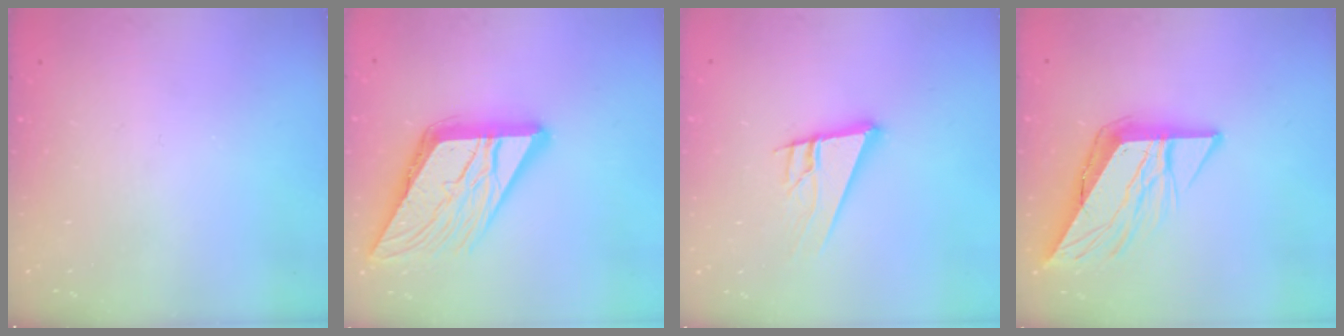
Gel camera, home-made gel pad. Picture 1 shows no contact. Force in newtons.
{"total": 17.1, "press": 17.1, "slide": 1.8}
{"total": 13.1, "press": 12.7, "slide": 3.4}
{"total": 11.7, "press": 11.6, "slide": 1.4}